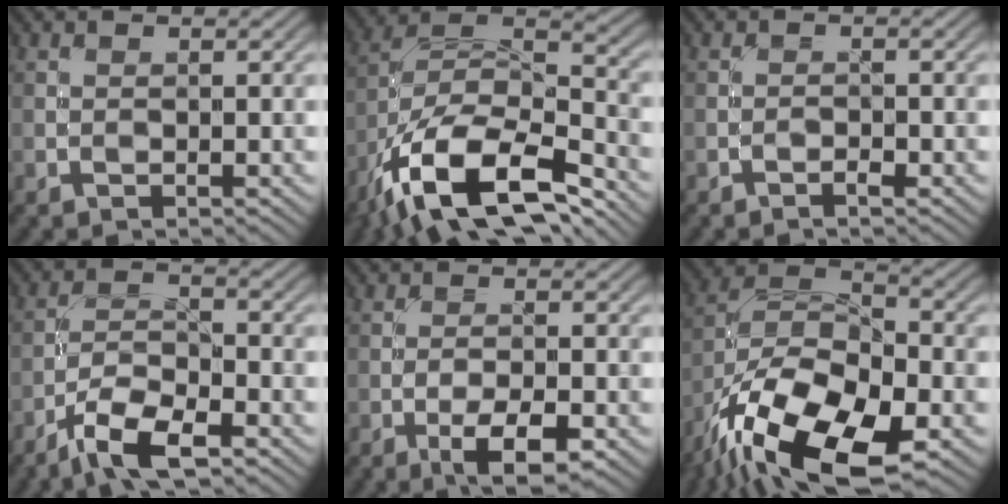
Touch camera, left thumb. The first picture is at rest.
{"total": 16.8, "force": [-10.8, 6.7, 11.0], "torque": [-0.232, -0.026, -0.196]}
{"total": 0.8, "force": [-0.7, 0.1, 0.4], "torque": [-0.008, 0.002, -0.015]}
{"total": 7.4, "force": [-5.2, 2.1, 4.8], "torque": [-0.092, 0.000, -0.108]}
{"total": 5.0, "force": [-2.6, 1.5, 4.0], "torque": [-0.067, 0.002, -0.042]}
{"total": 17.6, "force": [-10.6, 7.6, 11.8], "torque": [-0.244, -0.024, -0.194]}